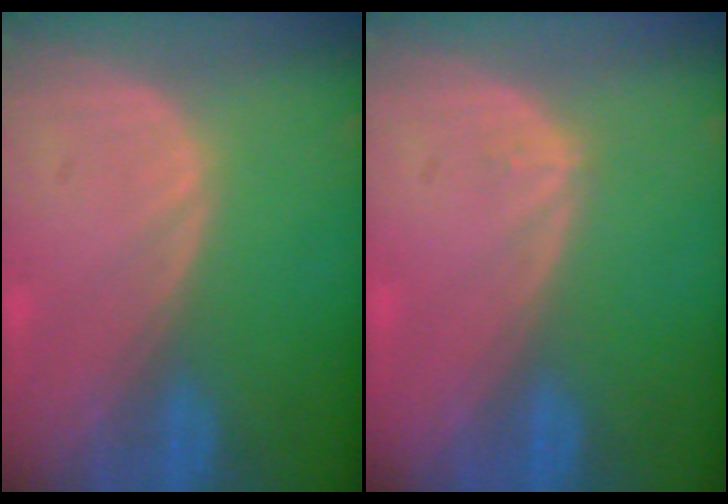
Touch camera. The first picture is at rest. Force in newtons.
{"total": 0.6, "press": 0.4, "slide": 0.5}